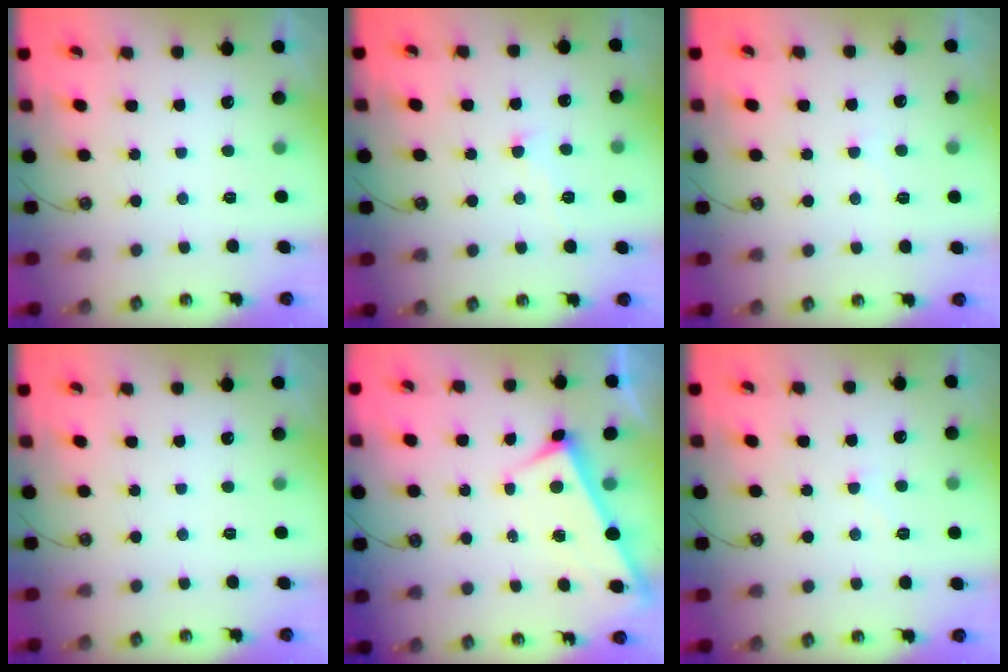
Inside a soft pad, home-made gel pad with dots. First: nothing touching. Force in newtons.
{"total": 0.9, "press": 0.9, "slide": 0.2}
{"total": 1.0, "press": 0.9, "slide": 0.4}
{"total": 0.0}
{"total": 3.1, "press": 3.1, "slide": 0.0}
{"total": 2.0, "press": 2.0, "slide": 0.4}